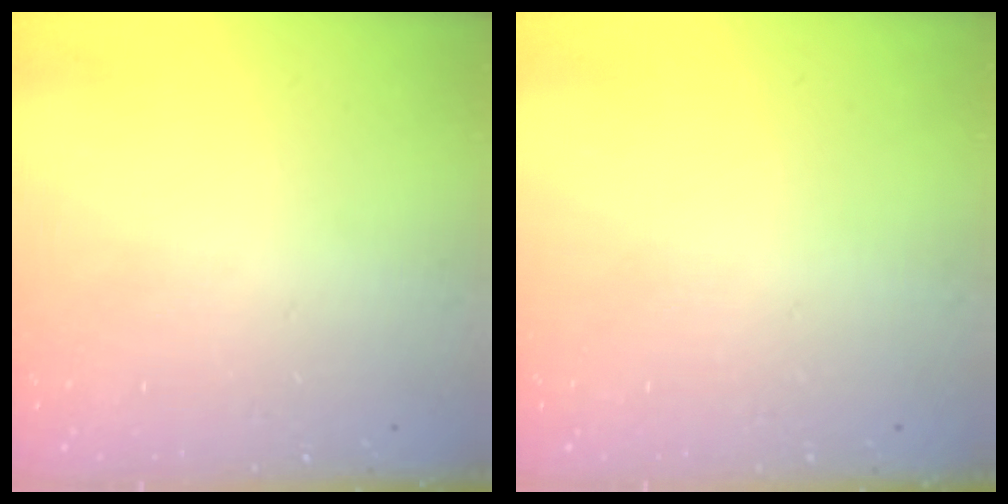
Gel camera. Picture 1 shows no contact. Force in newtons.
{"total": 0.0}